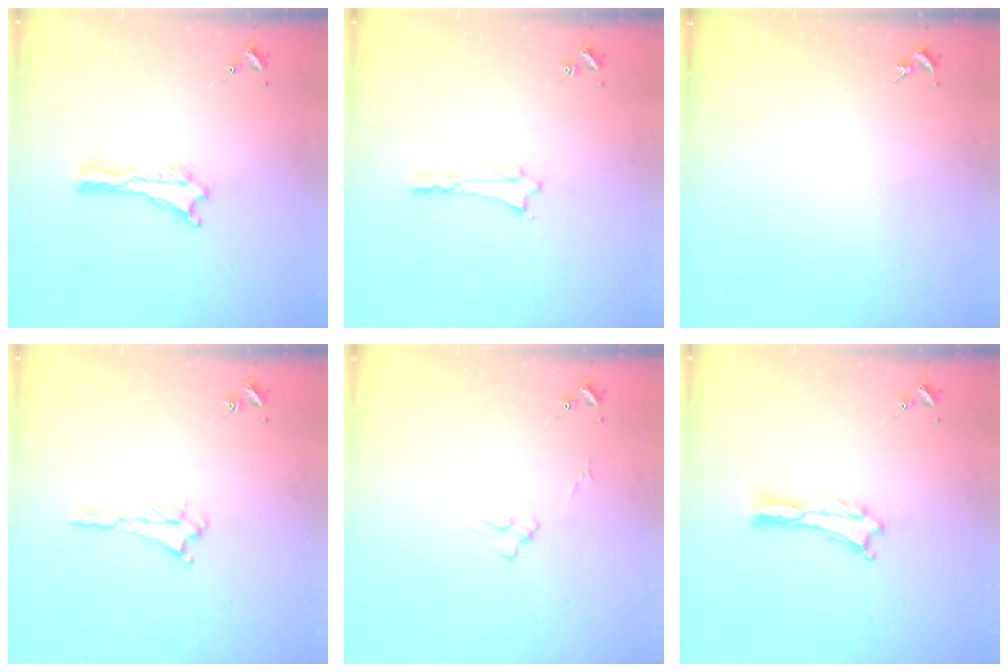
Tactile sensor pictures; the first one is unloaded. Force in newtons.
{"total": 0.8, "press": 0.8, "slide": 0.1}
{"total": 0.0}
{"total": 1.2, "press": 1.1, "slide": 0.5}
{"total": 2.7, "press": 2.7, "slide": 0.3}
{"total": 0.0}